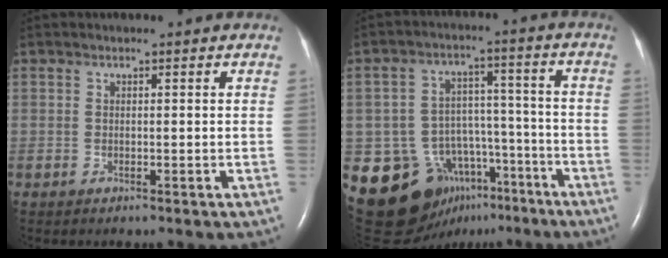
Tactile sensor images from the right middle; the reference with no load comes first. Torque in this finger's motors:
{"motor_torque": [1.14, -1.00, 0.26, 0.02]}